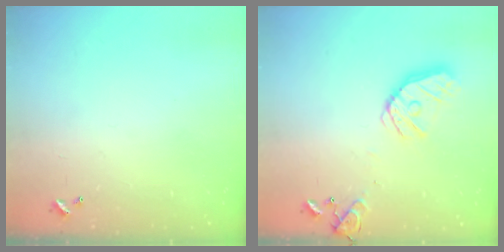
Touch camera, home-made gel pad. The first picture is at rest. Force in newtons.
{"total": 15.8, "press": 15.5, "slide": 2.5}